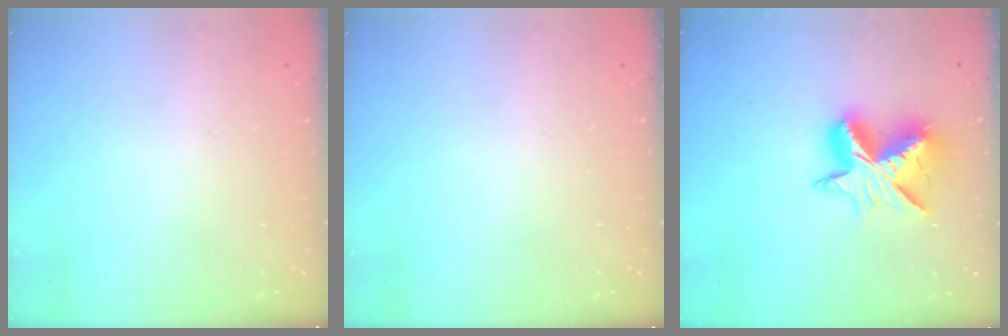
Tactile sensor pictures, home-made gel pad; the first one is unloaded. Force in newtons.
{"total": 0.0}
{"total": 12.1, "press": 12.0, "slide": 1.0}